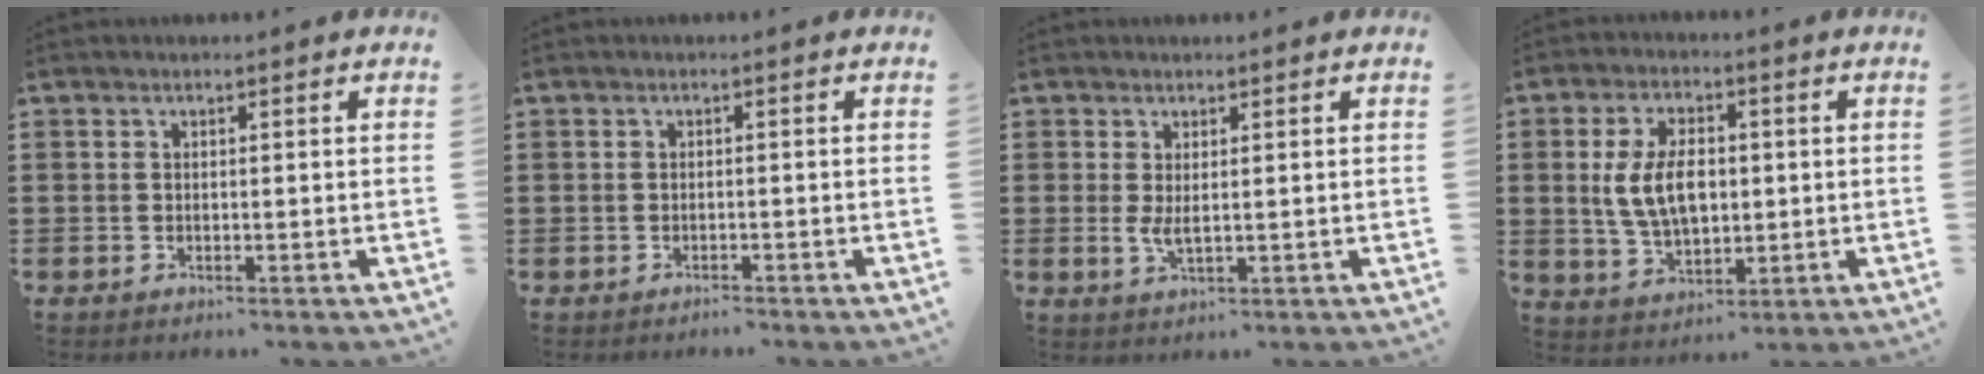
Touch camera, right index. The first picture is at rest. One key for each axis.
{"total": 0.8, "fx": -0.7, "fy": 0.2, "fz": -0.1, "tx": 0.001, "ty": 0.004, "tz": -0.017}
{"total": 2.4, "fx": 0.6, "fy": 0.7, "fz": 2.2, "tx": -0.045, "ty": 0.000, "tz": 0.011}
{"total": 8.3, "fx": 0.6, "fy": 4.8, "fz": 6.8, "tx": -0.146, "ty": 0.006, "tz": 0.004}